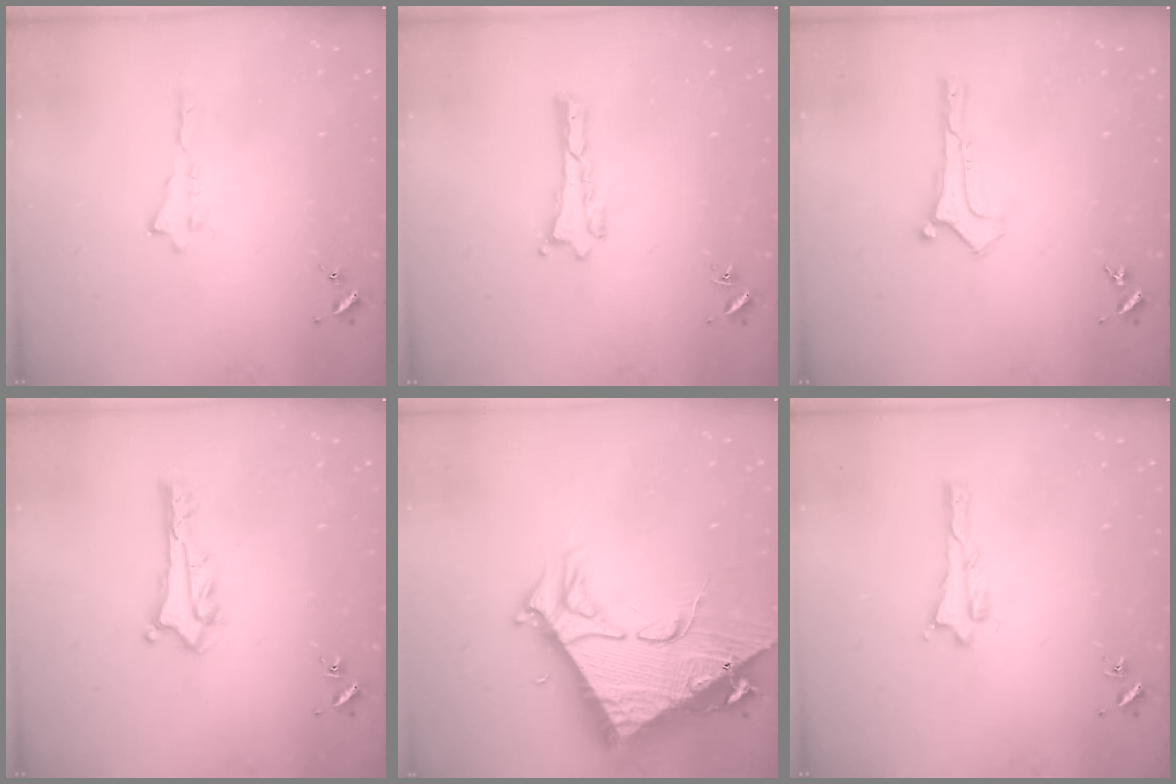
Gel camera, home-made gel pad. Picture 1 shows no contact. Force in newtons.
{"total": 0.0}
{"total": 0.0}
{"total": 3.3, "press": 3.3, "slide": 0.3}
{"total": 10.8, "press": 10.8, "slide": 0.9}
{"total": 0.6, "press": 0.6, "slide": 0.1}